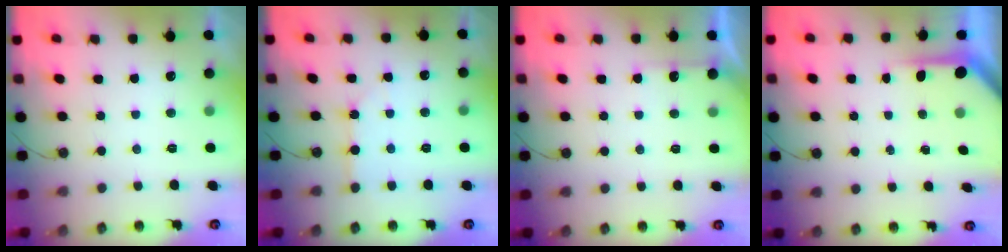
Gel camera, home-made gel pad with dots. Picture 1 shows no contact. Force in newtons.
{"total": 3.9, "press": 3.9, "slide": 0.3}
{"total": 3.9, "press": 3.9, "slide": 0.5}
{"total": 3.9, "press": 3.9, "slide": 0.3}